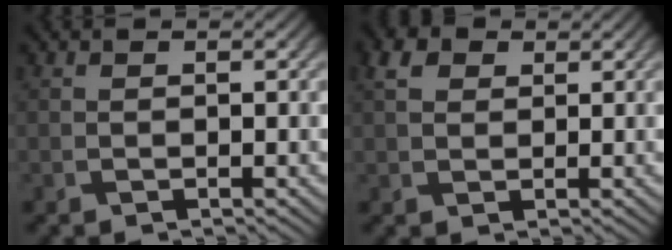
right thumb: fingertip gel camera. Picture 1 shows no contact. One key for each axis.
{"total": 3.0, "fx": 1.3, "fy": 2.1, "fz": 1.6, "tx": -0.039, "ty": 0.007, "tz": 0.019}